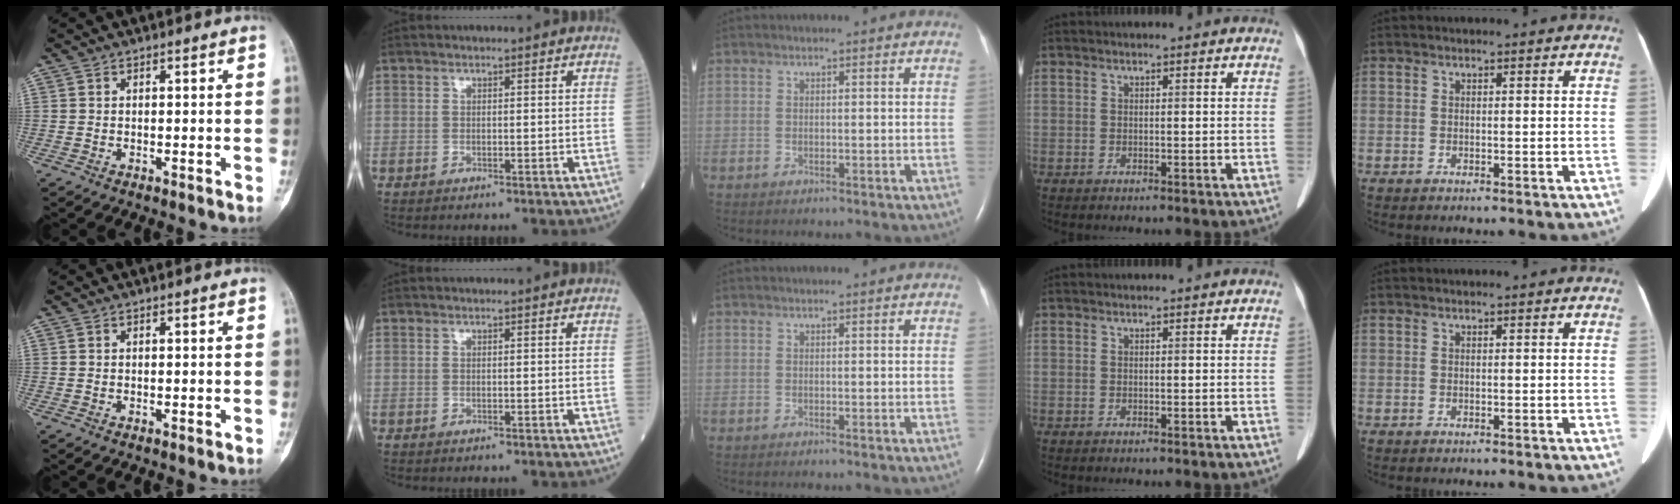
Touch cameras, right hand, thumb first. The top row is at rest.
{}